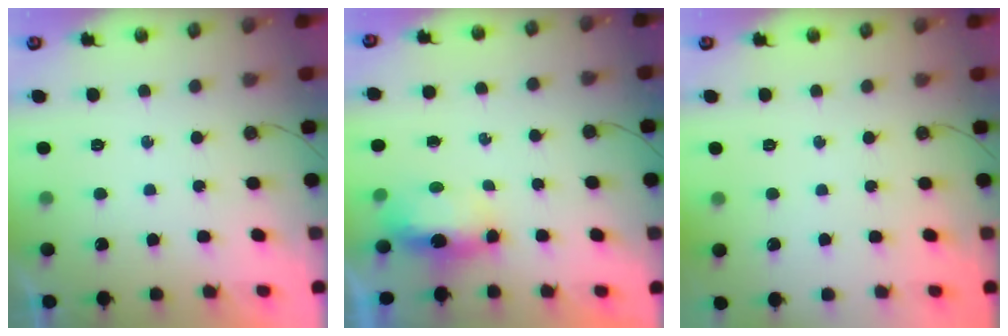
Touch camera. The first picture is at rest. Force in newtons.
{"total": 5.9, "press": 5.9, "slide": 1.0}
{"total": 0.0}